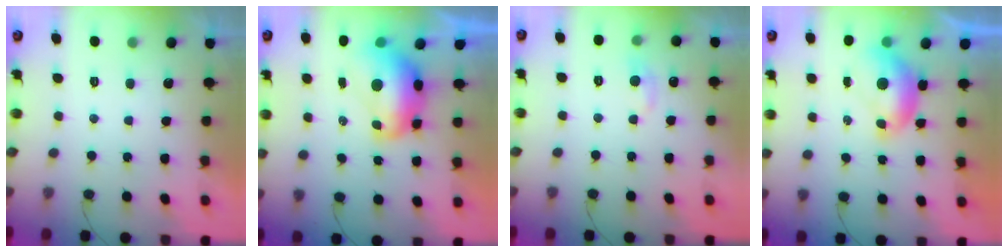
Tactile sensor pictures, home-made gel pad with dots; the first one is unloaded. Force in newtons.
{"total": 10.5, "press": 10.5, "slide": 1.1}
{"total": 5.5, "press": 5.5, "slide": 0.7}
{"total": 7.2, "press": 7.2, "slide": 0.7}